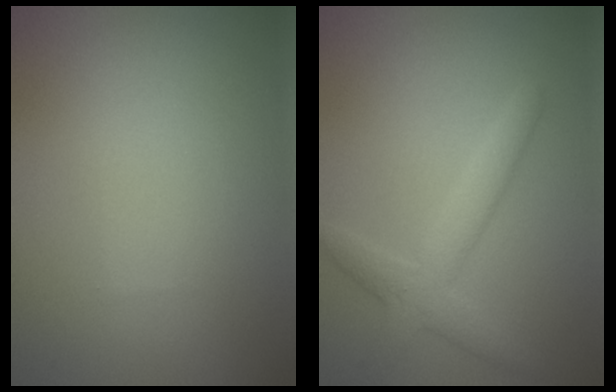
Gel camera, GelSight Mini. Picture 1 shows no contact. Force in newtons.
{"total": 3.0, "press": 3.0, "slide": 0.1}